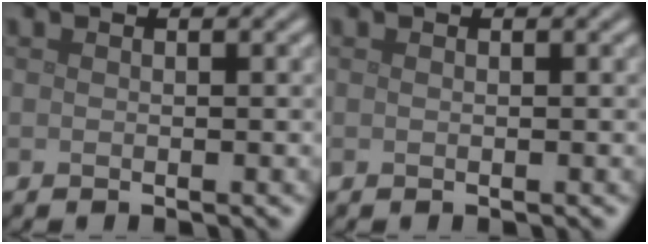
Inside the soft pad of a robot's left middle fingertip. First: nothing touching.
{"total": 0.0}